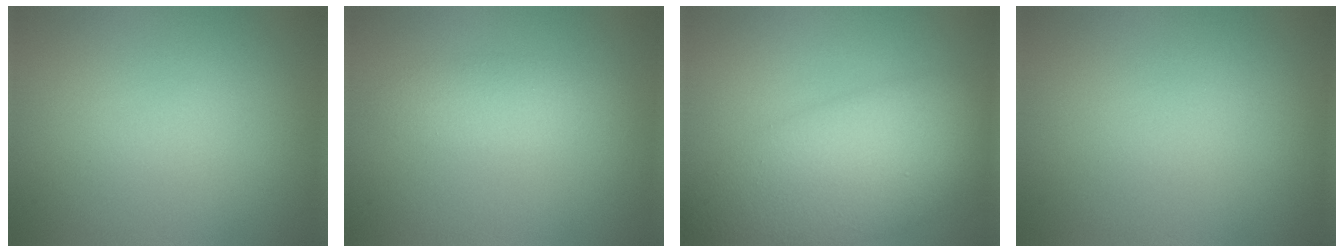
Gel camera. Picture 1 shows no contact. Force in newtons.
{"total": 2.3, "press": 2.3, "slide": 0.1}
{"total": 6.6, "press": 6.6, "slide": 0.2}
{"total": 0.0}